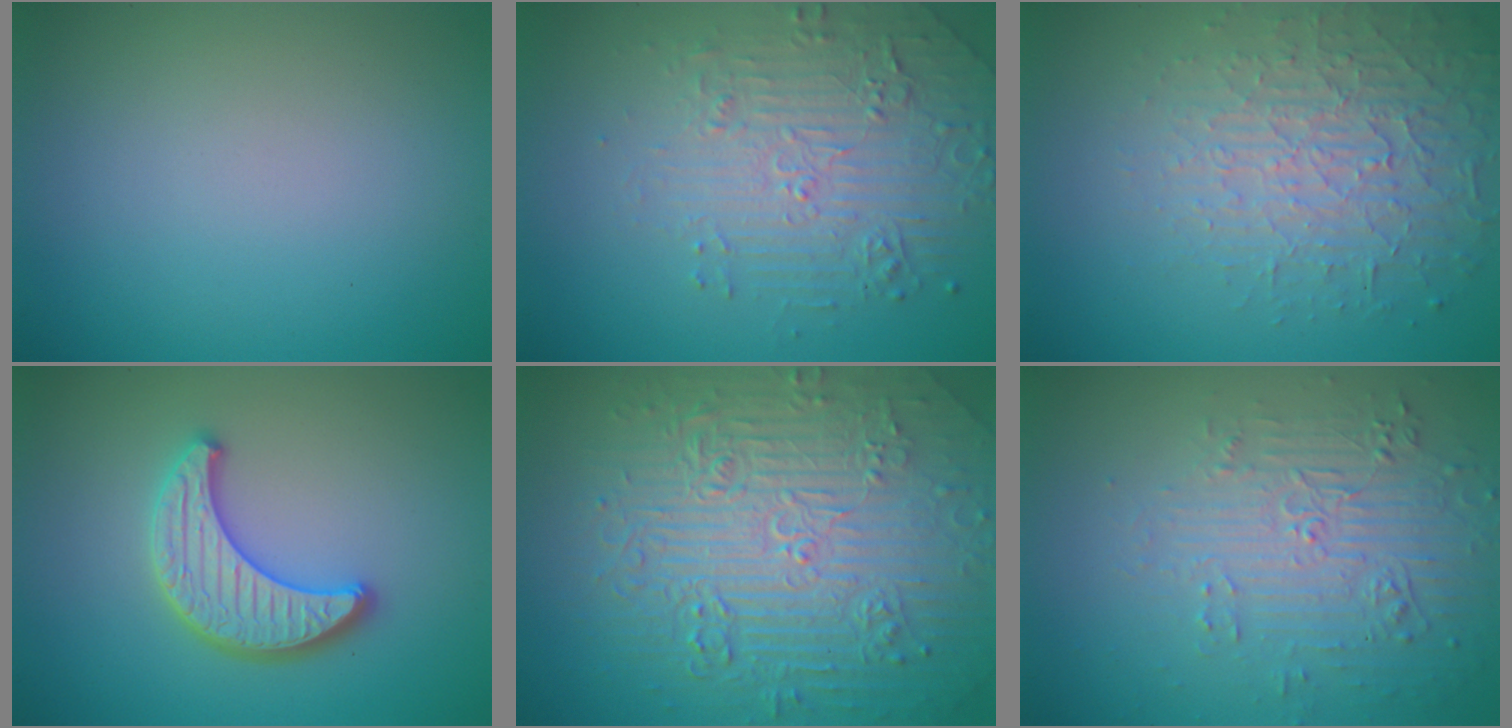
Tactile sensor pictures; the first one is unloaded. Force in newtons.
{"total": 4.8, "press": 3.7, "slide": 3.1}
{"total": 4.4, "press": 4.0, "slide": 1.9}
{"total": 3.8, "press": 3.7, "slide": 0.9}
{"total": 11.1, "press": 7.4, "slide": 8.3}
{"total": 4.4, "press": 3.4, "slide": 2.8}